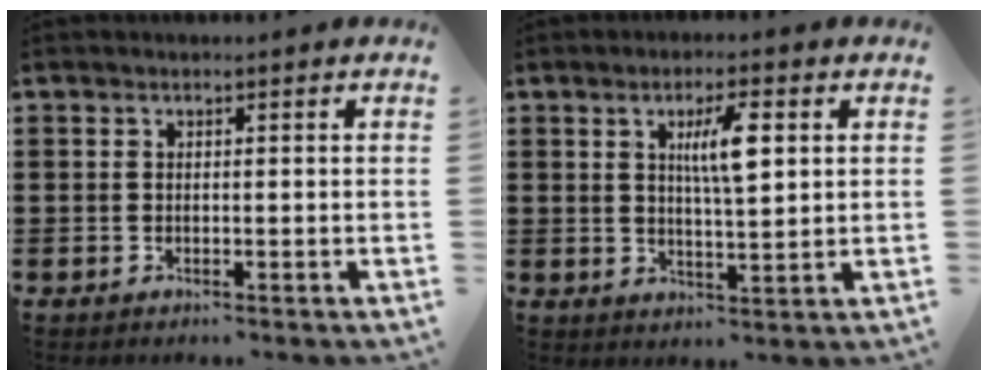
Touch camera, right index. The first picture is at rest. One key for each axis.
{"total": 6.2, "fx": 1.8, "fy": 1.5, "fz": 5.7, "tx": -0.109, "ty": 0.005, "tz": 0.024}